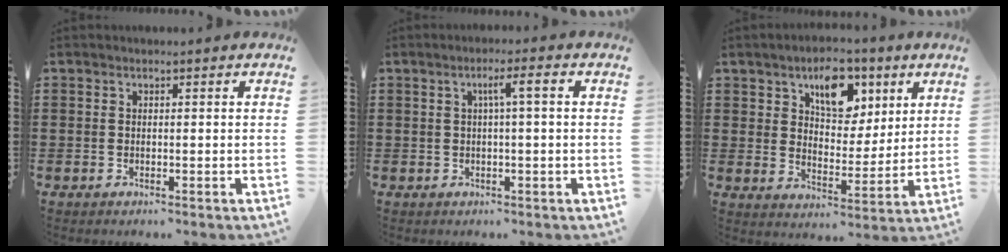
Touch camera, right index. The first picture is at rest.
{"total": 3.1, "force": [0.2, -0.1, 3.1], "torque": [-0.056, -0.001, 0.000]}
{"total": 8.8, "force": [4.8, 5.3, 5.2], "torque": [-0.084, -0.001, 0.078]}